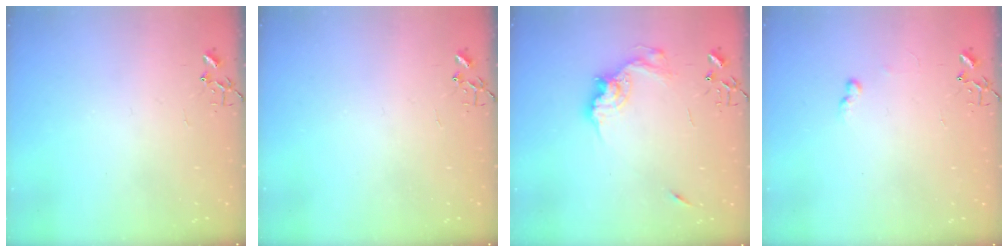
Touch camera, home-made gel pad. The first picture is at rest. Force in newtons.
{"total": 0.0}
{"total": 13.6, "press": 13.6, "slide": 1.0}
{"total": 5.4, "press": 5.4, "slide": 0.6}